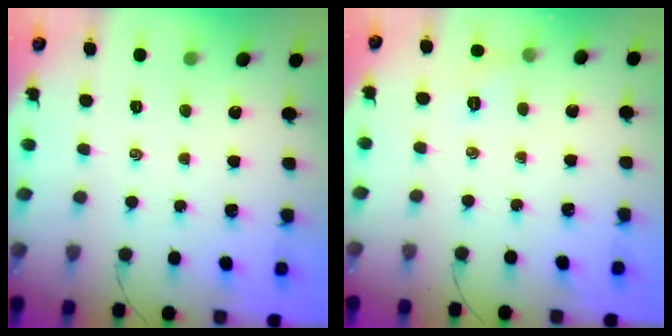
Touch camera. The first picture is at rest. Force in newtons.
{"total": 4.5, "press": 4.2, "slide": 1.5}